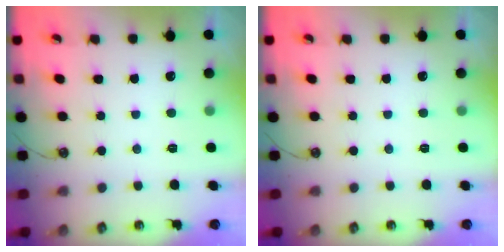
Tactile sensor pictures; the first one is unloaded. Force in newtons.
{"total": 0.0}